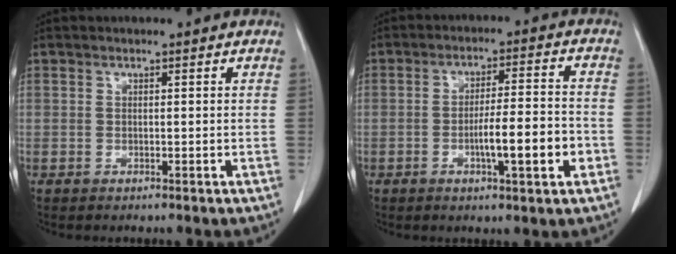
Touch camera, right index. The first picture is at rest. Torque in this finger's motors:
{"motor_torque": [1.17, -0.55, 0.45, 0.09]}